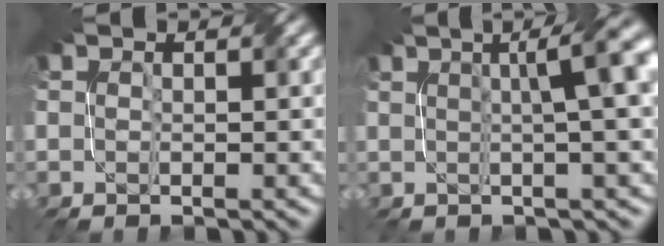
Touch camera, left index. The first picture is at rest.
{"total": 8.0, "force": [1.5, 2.4, 7.5], "torque": [-0.044, 0.035, 0.010]}